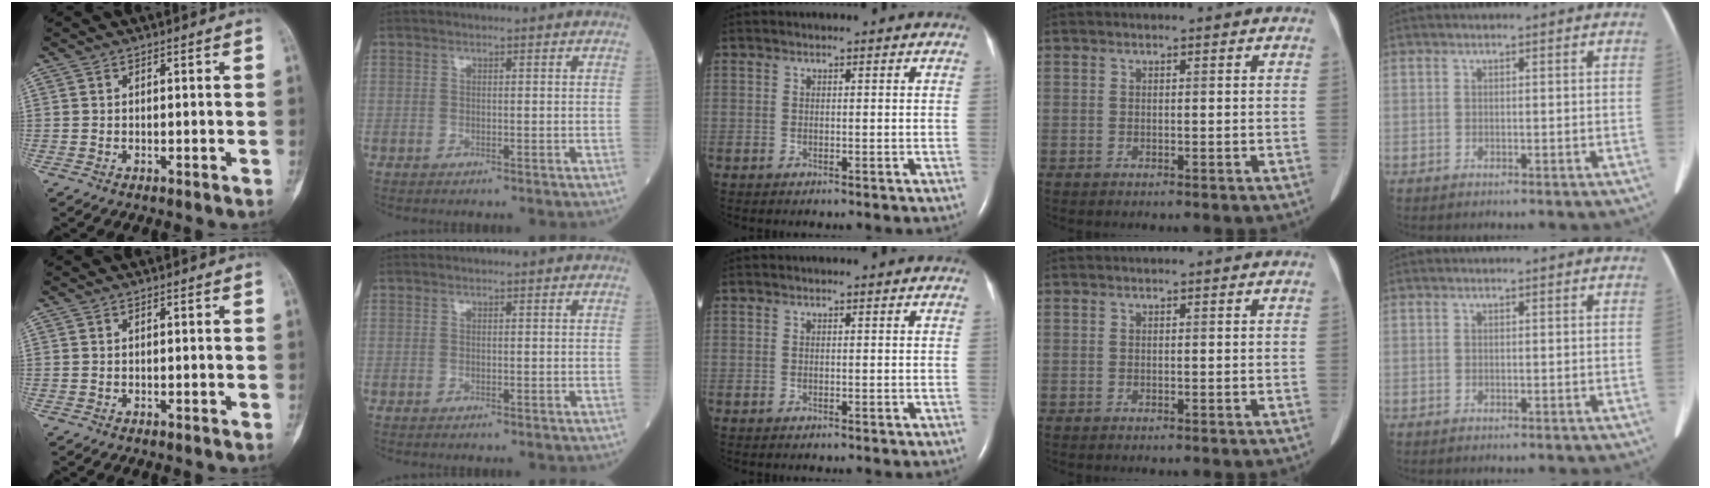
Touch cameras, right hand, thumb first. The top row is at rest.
{}